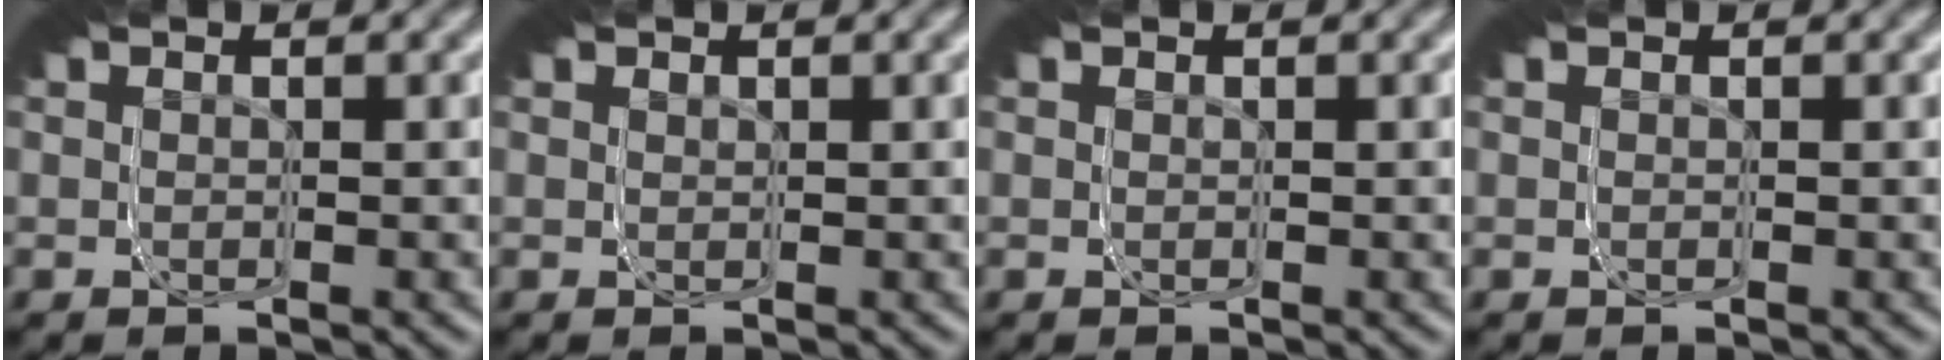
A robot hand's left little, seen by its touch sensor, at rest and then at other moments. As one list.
[{"total": 0.5, "force": [0.3, 0.4, 0.1], "torque": [-0.008, -0.003, 0.004]}, {"total": 0.0}, {"total": 0.0}]